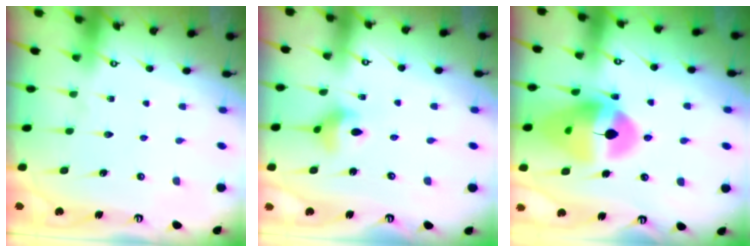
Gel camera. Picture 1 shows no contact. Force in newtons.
{"total": 4.5, "press": 4.5, "slide": 0.5}
{"total": 16.6, "press": 16.5, "slide": 2.0}